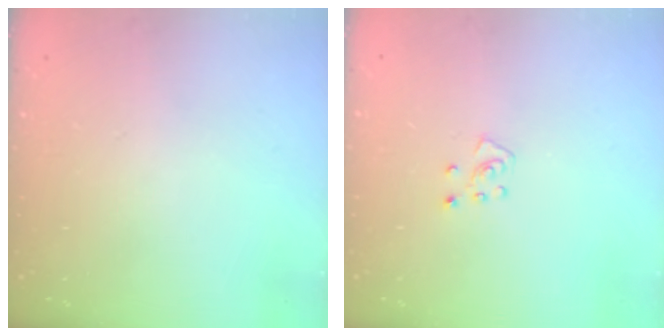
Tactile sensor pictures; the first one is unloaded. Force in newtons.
{"total": 5.4, "press": 5.4, "slide": 0.6}